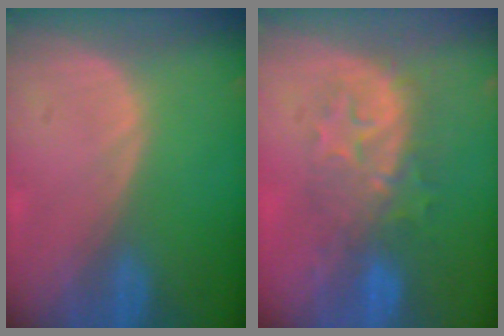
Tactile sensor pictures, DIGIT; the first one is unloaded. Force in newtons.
{"total": 7.8, "press": 7.6, "slide": 1.7}